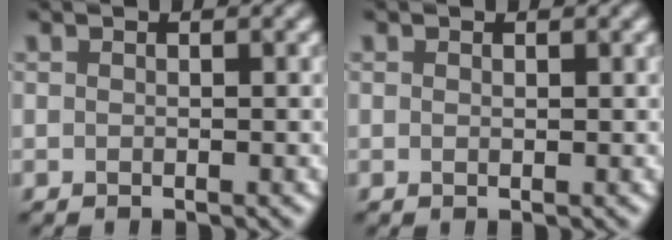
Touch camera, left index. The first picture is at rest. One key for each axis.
{"total": 0.0}